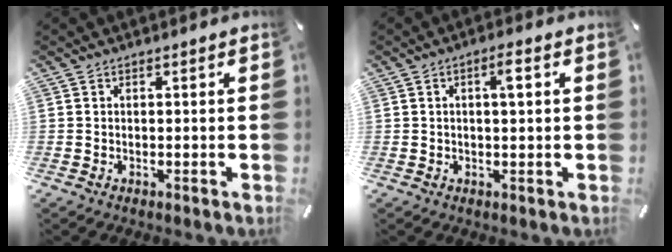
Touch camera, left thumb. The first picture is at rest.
{"total": 3.4, "force": [0.8, 0.7, 3.2], "torque": [-0.055, 0.001, 0.009]}